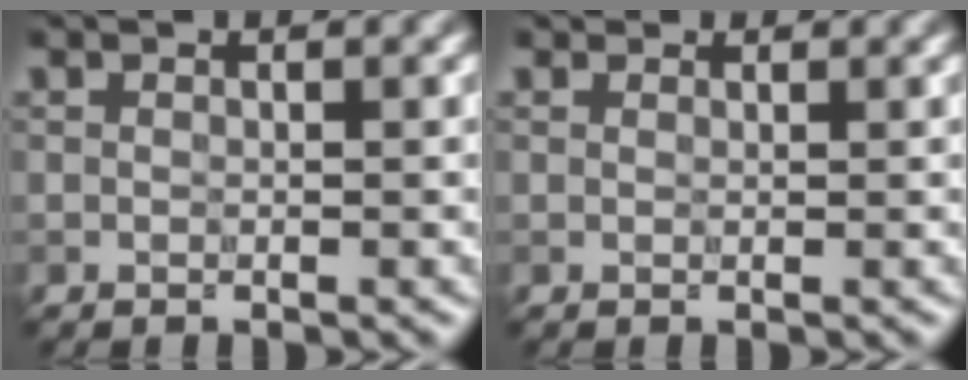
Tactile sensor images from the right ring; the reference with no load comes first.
{"total": 1.0, "force": [0.9, 0.3, 0.2], "torque": [-0.006, -0.005, 0.006]}